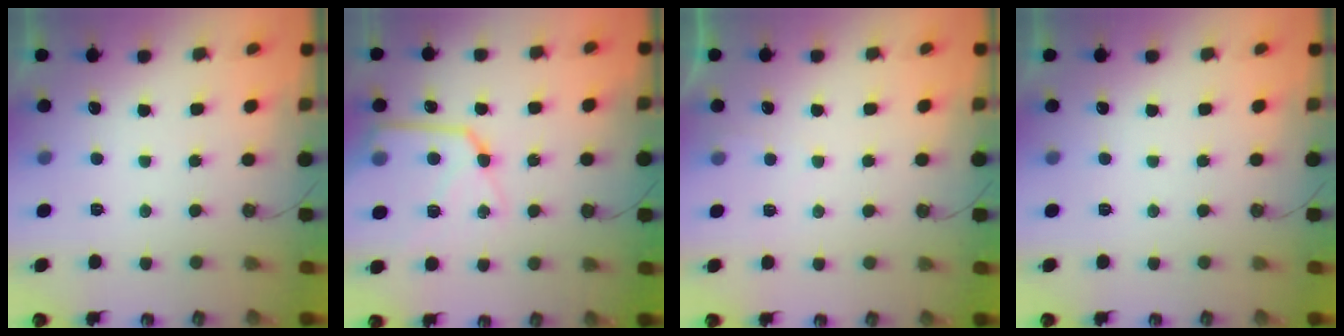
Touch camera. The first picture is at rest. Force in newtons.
{"total": 14.7, "press": 14.6, "slide": 1.4}
{"total": 2.8, "press": 2.7, "slide": 0.4}
{"total": 0.0}